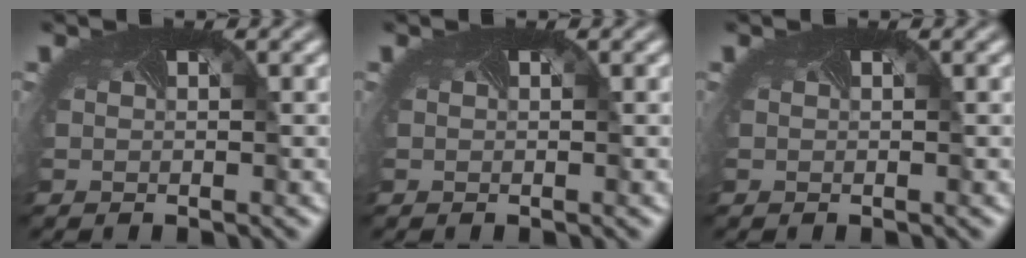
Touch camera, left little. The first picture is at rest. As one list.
[{"total": 0.0}, {"total": 0.0}]